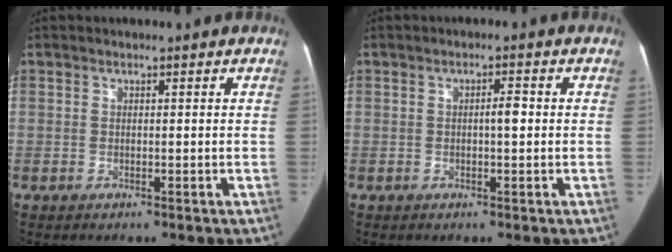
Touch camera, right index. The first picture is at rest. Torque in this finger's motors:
{"motor_torque": [0.30, 0.04, 0.13, 0.05]}